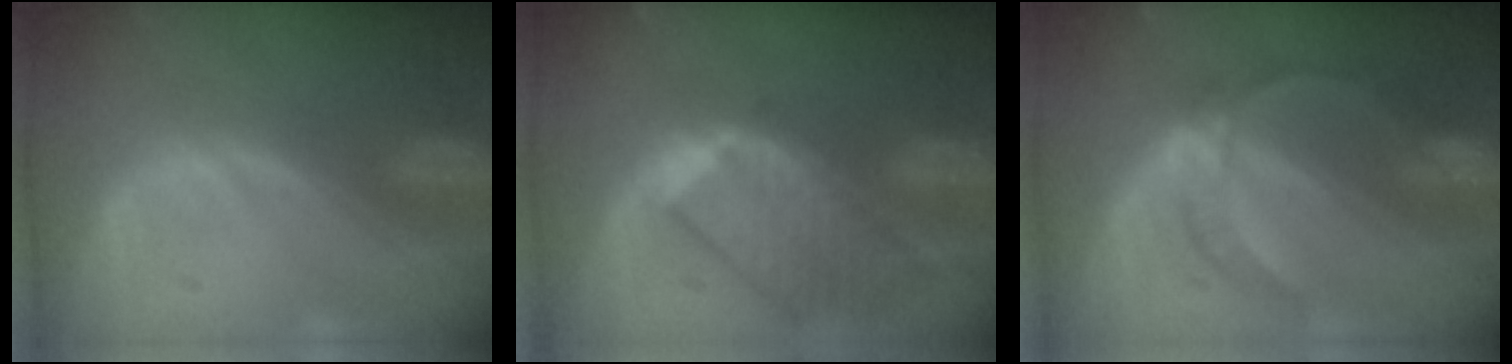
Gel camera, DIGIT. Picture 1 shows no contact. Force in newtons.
{"total": 10.0, "press": 8.8, "slide": 4.7}
{"total": 5.6, "press": 5.5, "slide": 1.0}